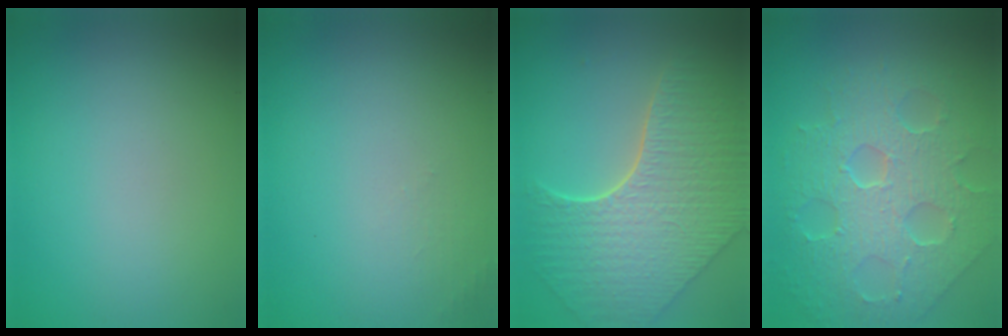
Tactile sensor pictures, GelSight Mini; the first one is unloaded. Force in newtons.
{"total": 0.7, "press": 0.6, "slide": 0.1}
{"total": 8.2, "press": 5.9, "slide": 5.6}
{"total": 8.0, "press": 5.6, "slide": 5.7}